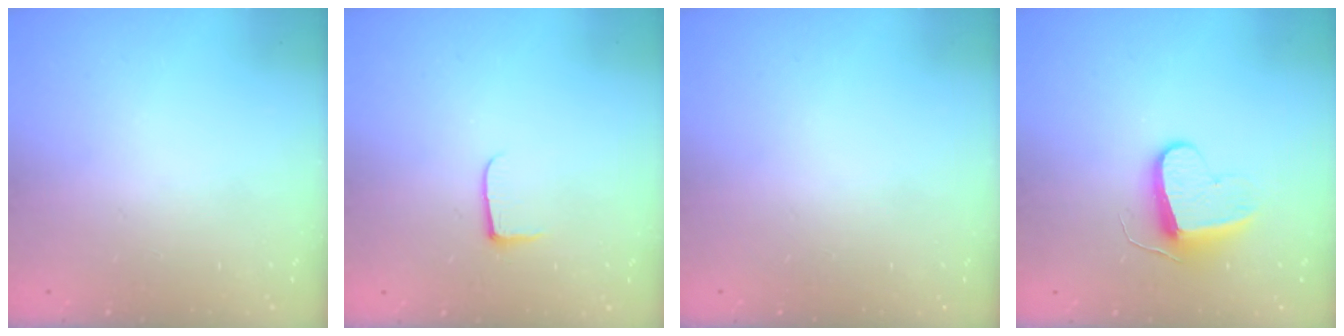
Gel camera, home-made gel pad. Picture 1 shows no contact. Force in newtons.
{"total": 5.0, "press": 5.0, "slide": 0.5}
{"total": 0.0}
{"total": 9.1, "press": 9.1, "slide": 0.7}